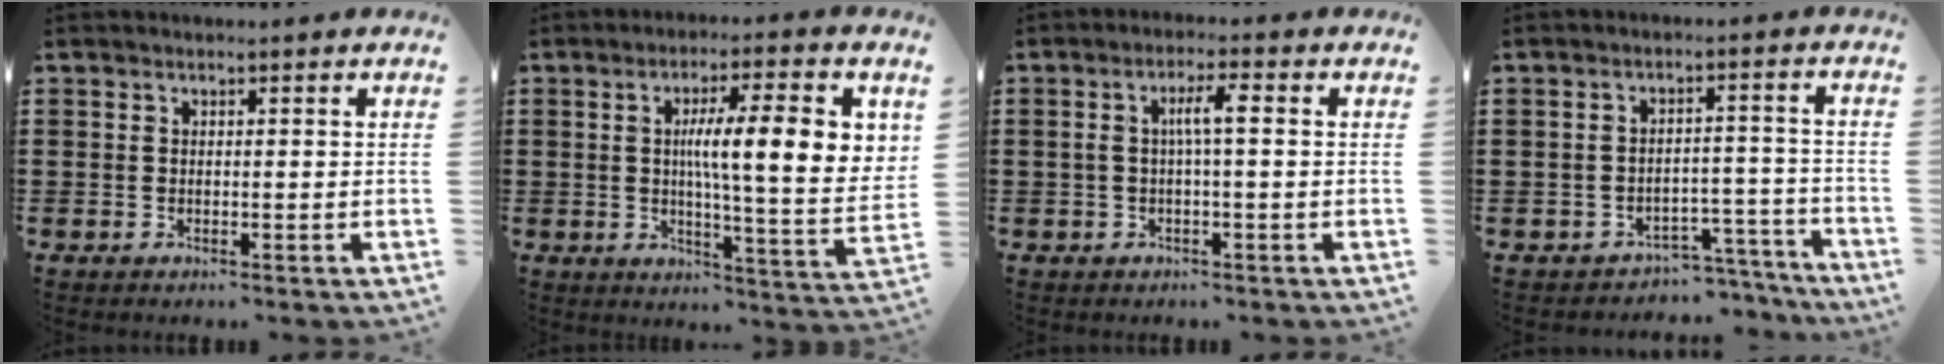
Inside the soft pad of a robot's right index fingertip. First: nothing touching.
{"total": 12.4, "force": [3.0, 2.1, 11.9], "torque": [-0.197, -0.001, 0.041]}
{"total": 3.9, "force": [0.1, 0.6, 3.9], "torque": [-0.074, 0.007, -0.003]}
{"total": 3.7, "force": [-3.5, 1.1, 0.7], "torque": [-0.016, 0.010, -0.072]}